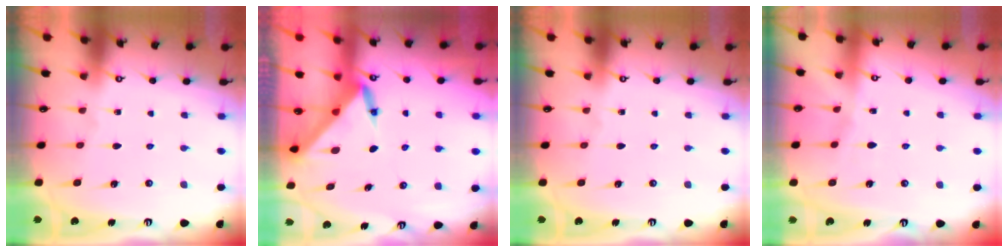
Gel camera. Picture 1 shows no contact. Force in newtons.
{"total": 3.5, "press": 3.5, "slide": 0.2}
{"total": 0.0}
{"total": 3.3, "press": 3.2, "slide": 0.6}